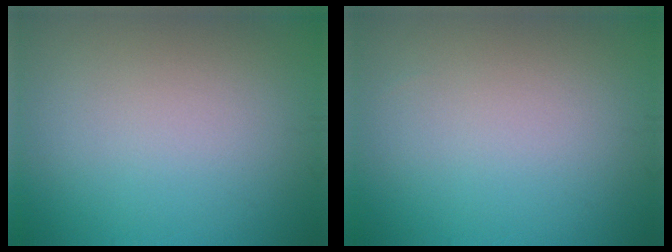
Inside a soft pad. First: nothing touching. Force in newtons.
{"total": 0.0}